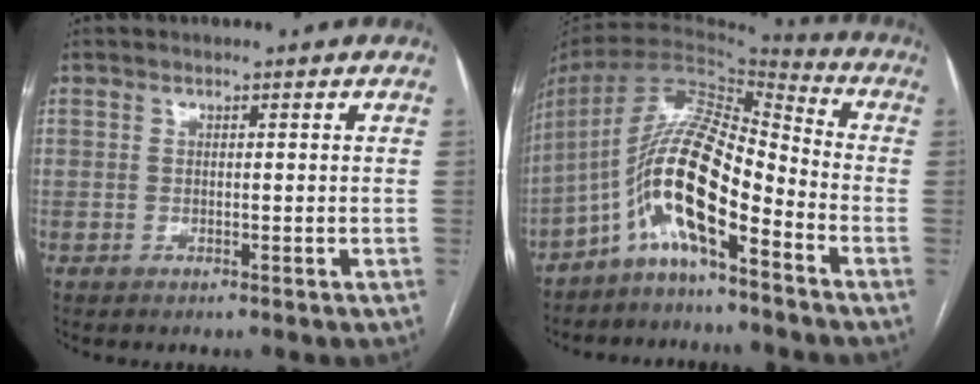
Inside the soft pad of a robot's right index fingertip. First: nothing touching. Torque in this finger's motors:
{"motor_torque": [0.06, -0.01, 0.06, -0.13]}